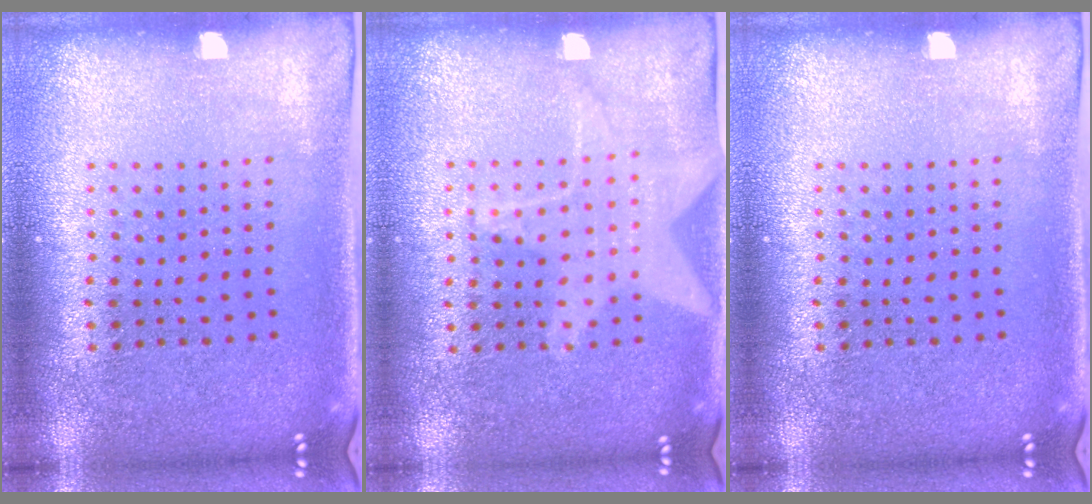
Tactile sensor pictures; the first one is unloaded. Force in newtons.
{"total": 1.1, "press": 1.0, "slide": 0.4}
{"total": 0.0}